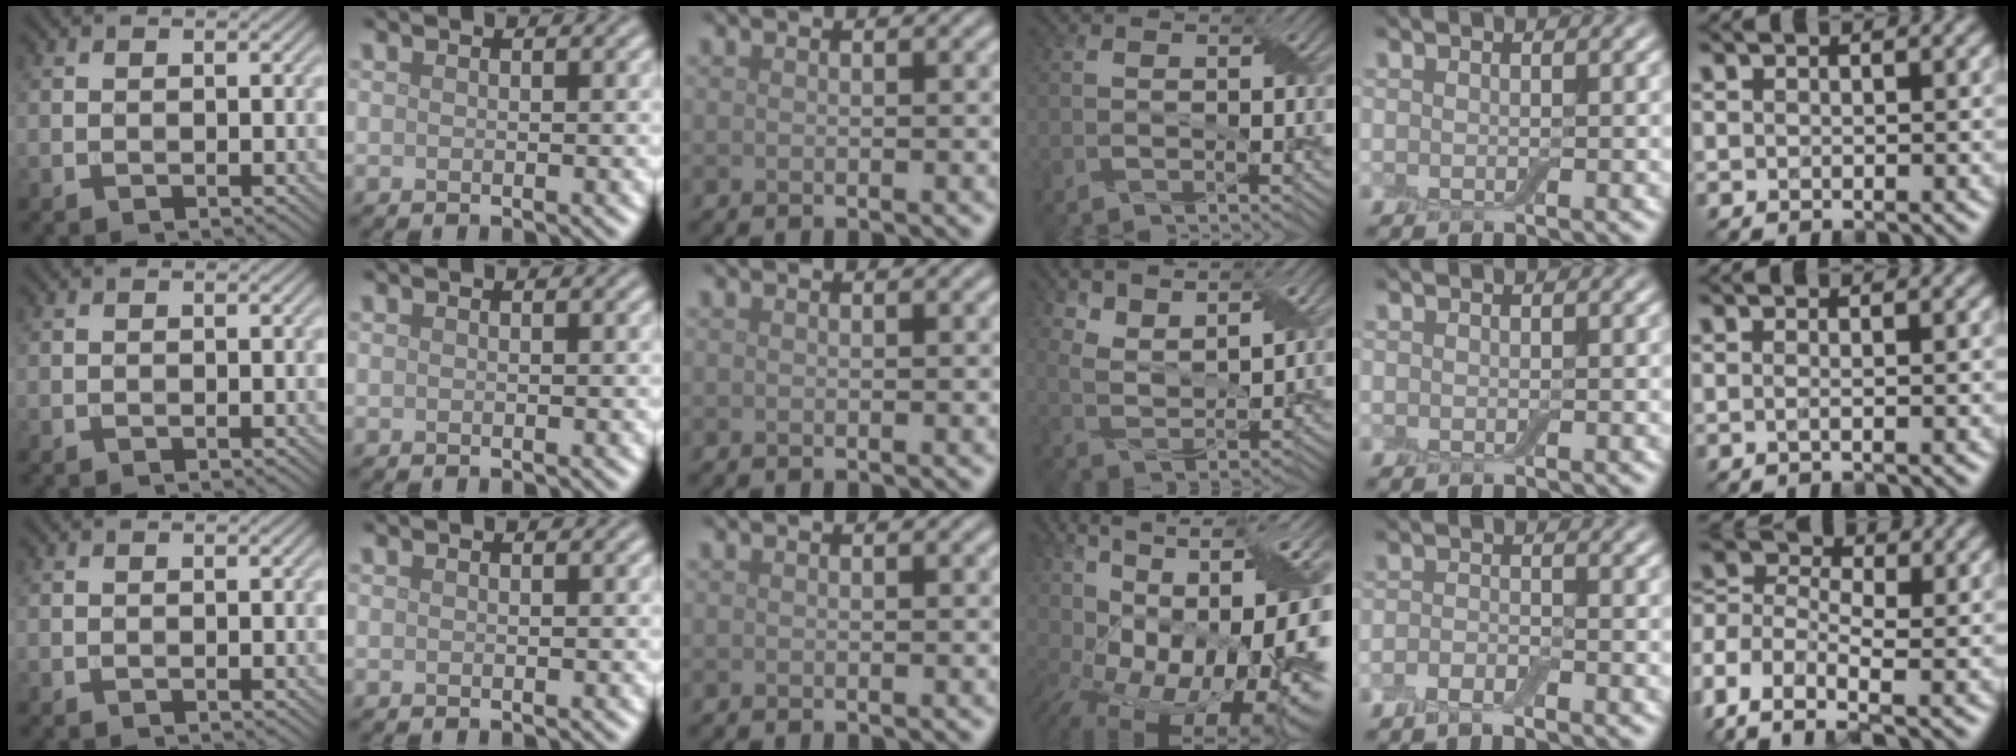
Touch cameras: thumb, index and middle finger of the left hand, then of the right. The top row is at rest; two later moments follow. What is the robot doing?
{"motion": "peel", "object": "bubble wrap"}